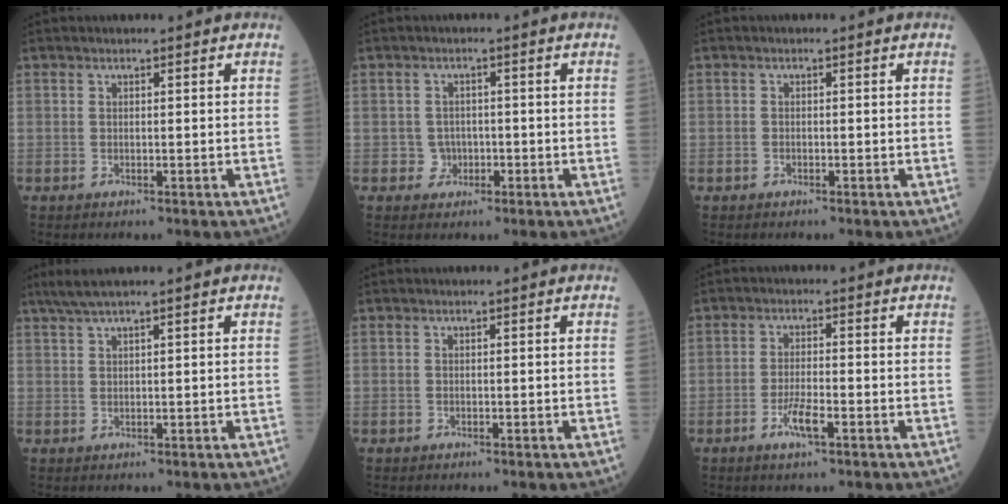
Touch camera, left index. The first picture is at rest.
{"total": 2.3, "force": [-0.8, 2.2, 0.2], "torque": [0.001, 0.010, -0.007]}
{"total": 0.5, "force": [-0.4, 0.4, 0.1], "torque": [-0.003, 0.003, -0.005]}
{"total": 3.7, "force": [2.9, -0.4, 2.2], "torque": [-0.045, 0.025, 0.060]}
{"total": 0.0}
{"total": 3.8, "force": [-2.0, 0.6, 3.2], "torque": [-0.068, -0.001, -0.035]}